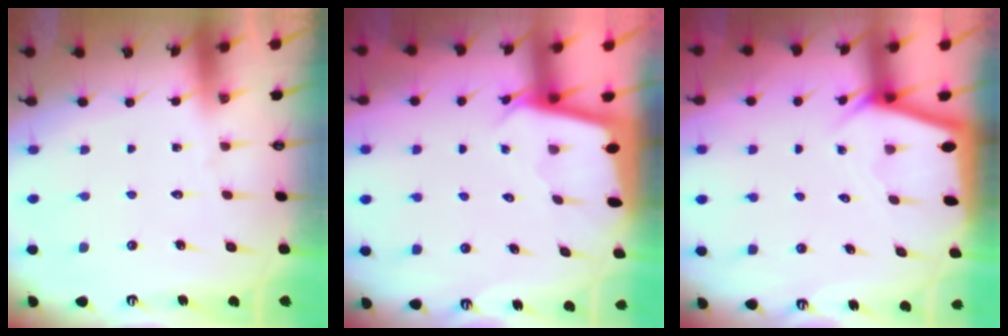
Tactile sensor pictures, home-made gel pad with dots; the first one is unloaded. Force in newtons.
{"total": 2.0, "press": 2.0, "slide": 0.1}
{"total": 2.7, "press": 2.7, "slide": 0.3}